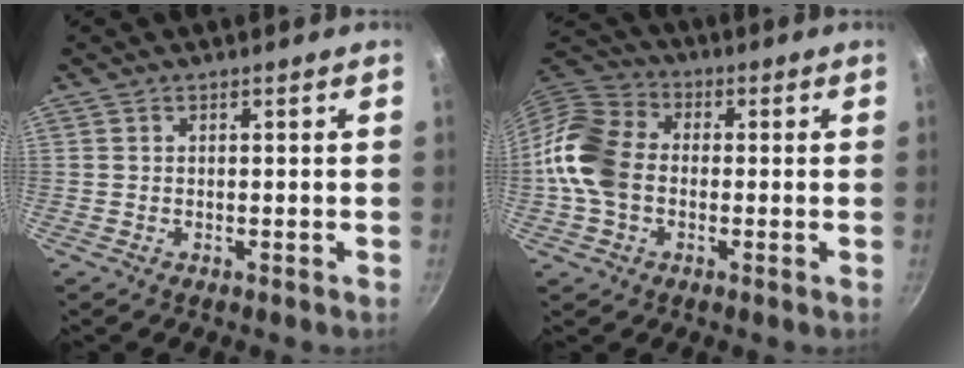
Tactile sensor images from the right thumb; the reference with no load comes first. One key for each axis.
{"total": 12.2, "fx": -1.1, "fy": 9.2, "fz": 8.0, "tx": -0.136, "ty": 0.024, "tz": -0.041}